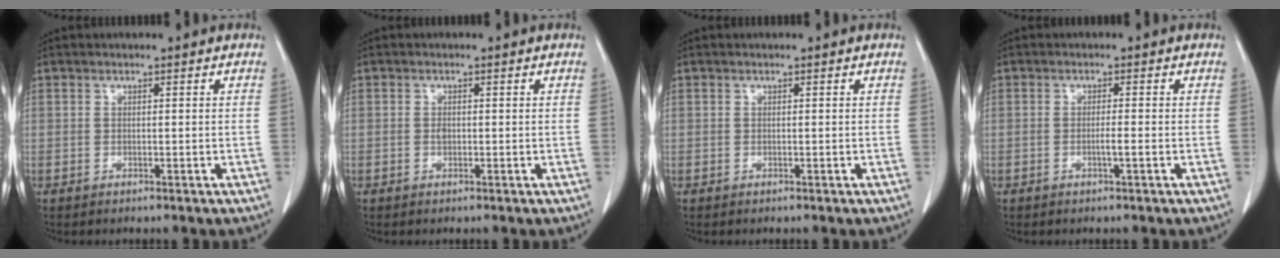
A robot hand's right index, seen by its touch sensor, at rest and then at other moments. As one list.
[{"total": 0.7, "force": [-0.1, 0.5, 0.5], "torque": [-0.010, 0.002, 0.000]}, {"total": 0.0}, {"total": 1.4, "force": [-0.5, -0.2, 1.4], "torque": [-0.024, 0.000, -0.008]}]